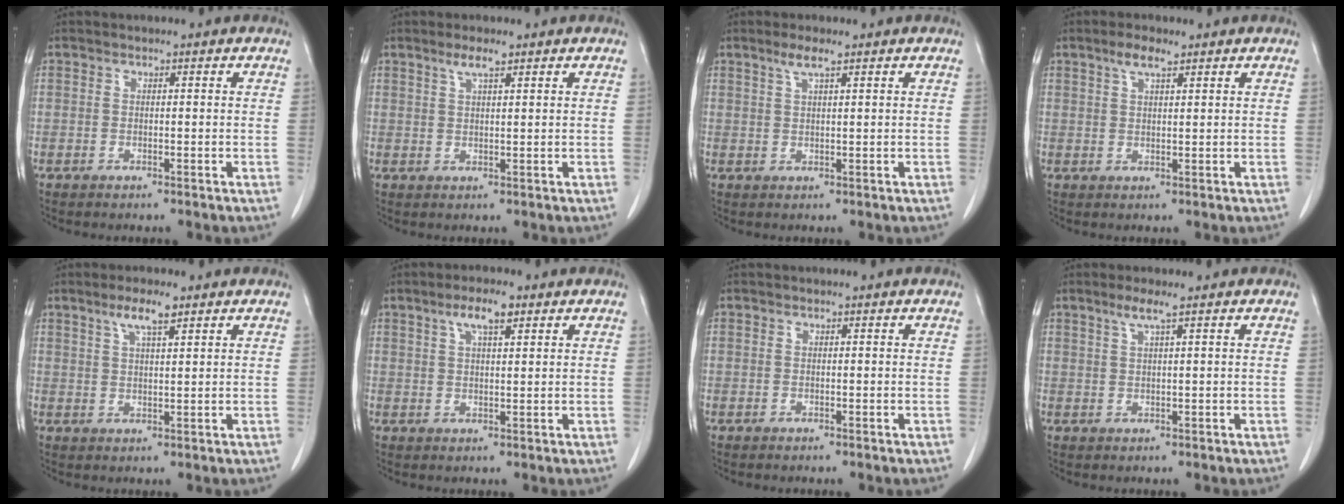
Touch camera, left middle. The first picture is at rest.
{"total": 2.4, "force": [1.6, 0.1, 1.7], "torque": [-0.039, 0.001, 0.033]}
{"total": 2.4, "force": [1.6, 0.0, 1.8], "torque": [-0.043, 0.001, 0.034]}
{"total": 2.9, "force": [2.0, 0.6, 2.1], "torque": [-0.046, 0.005, 0.039]}
{"total": 4.2, "force": [2.8, 0.5, 3.2], "torque": [-0.063, 0.003, 0.051]}
{"total": 4.5, "force": [2.6, 0.9, 3.5], "torque": [-0.071, 0.006, 0.046]}
{"total": 0.0}
{"total": 2.3, "force": [1.4, -0.4, 1.8], "torque": [-0.043, 0.001, 0.031]}